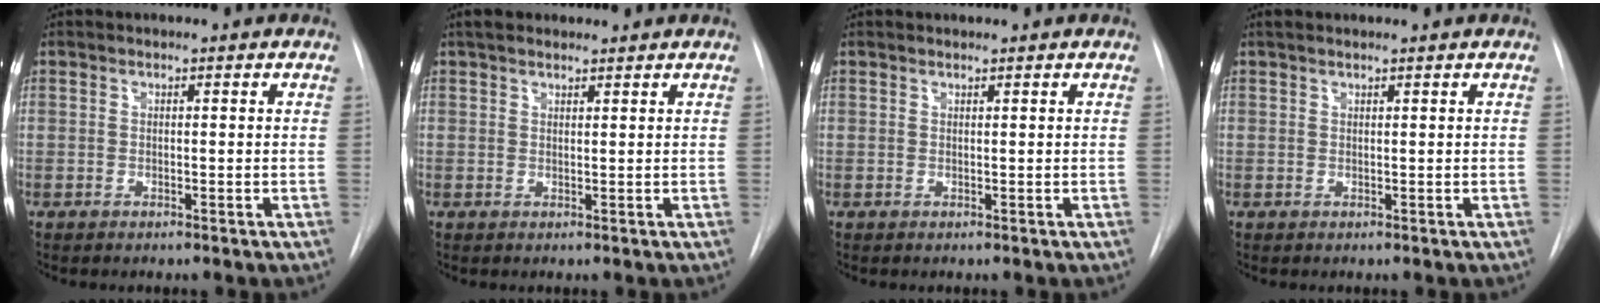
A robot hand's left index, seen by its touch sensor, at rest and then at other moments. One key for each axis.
{"total": 3.2, "fx": 2.6, "fy": 1.3, "fz": 1.3, "tx": -0.018, "ty": 0.021, "tz": 0.042}
{"total": 0.0}
{"total": 1.8, "fx": 1.5, "fy": 0.0, "fz": 0.9, "tx": -0.008, "ty": 0.020, "tz": 0.025}